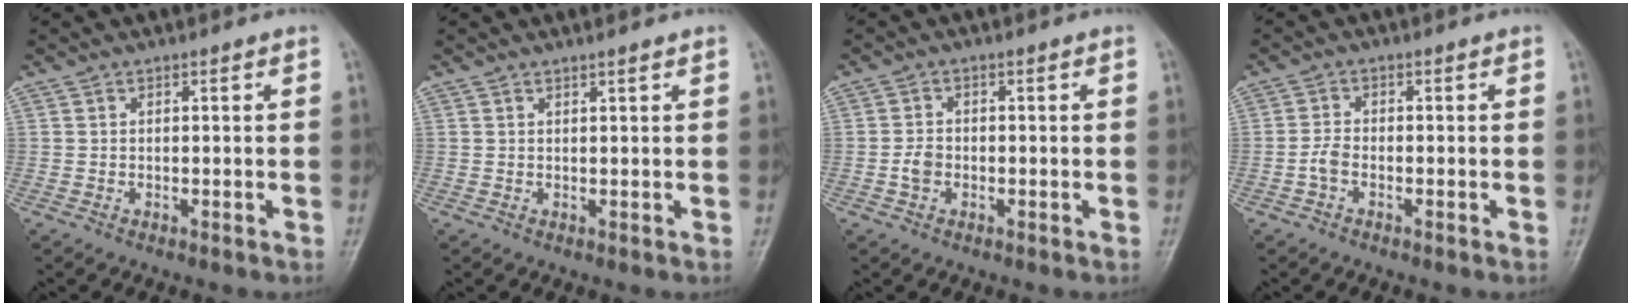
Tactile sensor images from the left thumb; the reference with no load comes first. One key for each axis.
{"total": 1.0, "fx": 0.9, "fy": 0.0, "fz": 0.6, "tx": -0.009, "ty": -0.005, "tz": 0.015}
{"total": 2.5, "fx": -0.7, "fy": 1.8, "fz": 1.5, "tx": -0.027, "ty": 0.007, "tz": -0.016}
{"total": 2.2, "fx": -1.0, "fy": 1.2, "fz": 1.6, "tx": -0.035, "ty": 0.007, "tz": -0.025}